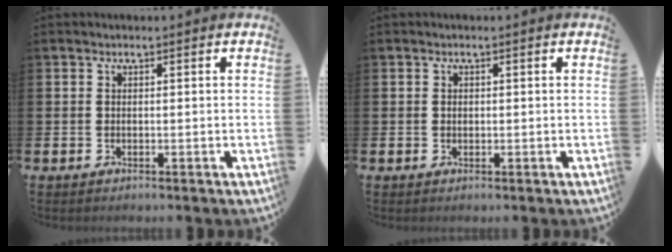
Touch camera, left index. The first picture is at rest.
{"total": 0.6, "force": [0.1, 0.5, 0.3], "torque": [-0.006, 0.004, 0.001]}